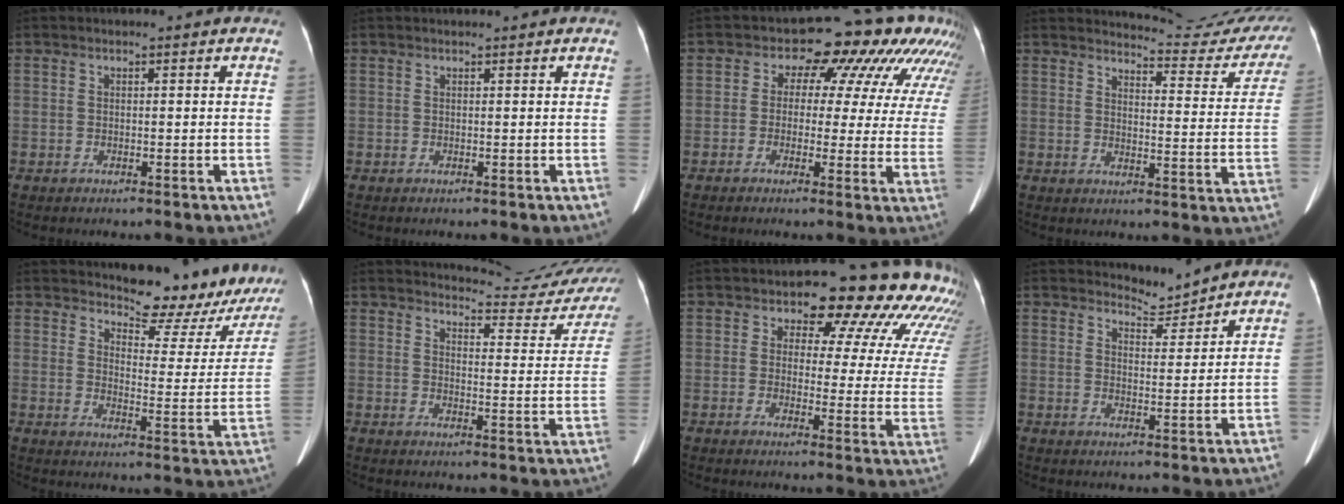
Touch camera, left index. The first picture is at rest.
{"total": 1.3, "force": [1.2, -0.1, 0.4], "torque": [-0.006, 0.015, 0.023]}
{"total": 14.7, "force": [7.7, 7.3, 10.1], "torque": [-0.122, 0.048, 0.070]}
{"total": 16.9, "force": [16.7, 2.0, 1.9], "torque": [-0.001, -0.094, 0.167]}
{"total": 16.7, "force": [15.0, 4.4, 5.9], "torque": [-0.055, -0.054, 0.161]}
{"total": 16.2, "force": [16.0, 2.3, 1.8], "torque": [-0.001, -0.076, 0.164]}
{"total": 17.9, "force": [14.2, 6.7, 8.5], "torque": [-0.081, -0.024, 0.136]}
{"total": 3.8, "force": [3.7, 0.2, -0.5], "torque": [0.003, -0.009, 0.062]}